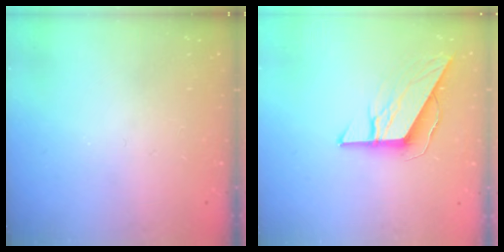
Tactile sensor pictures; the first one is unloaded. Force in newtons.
{"total": 8.8, "press": 8.8, "slide": 0.5}